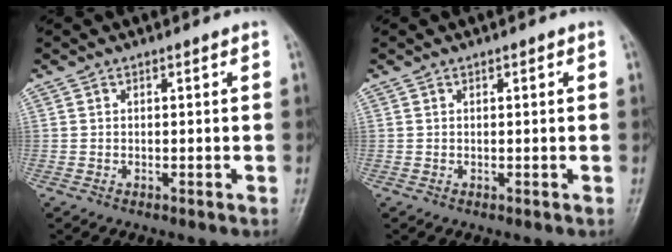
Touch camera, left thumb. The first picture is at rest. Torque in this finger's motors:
{"motor_torque": [-0.16, 0.02, -0.14, -0.07, 0.00]}